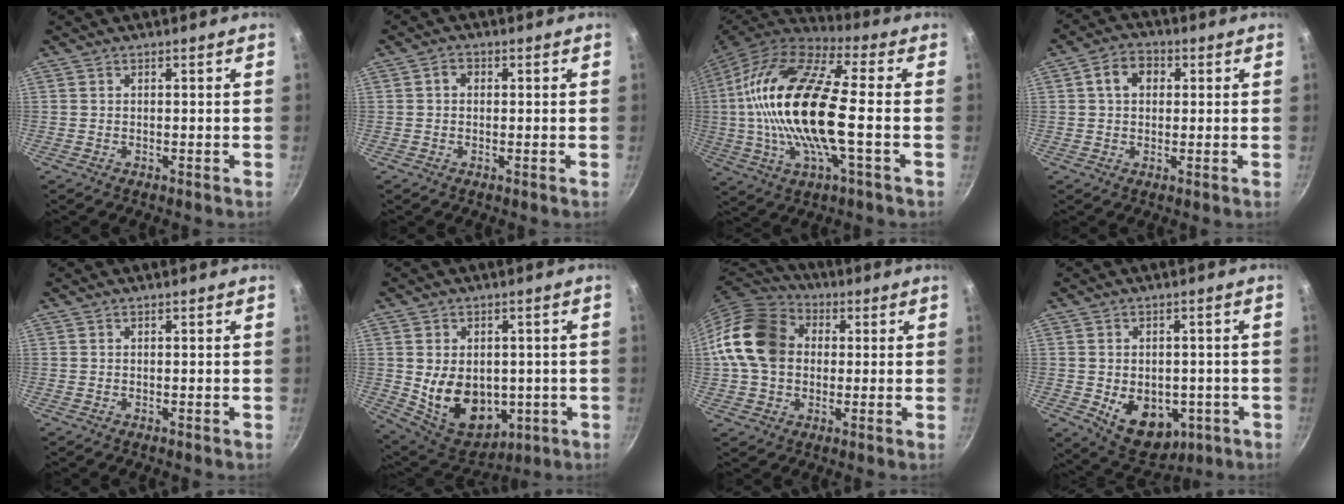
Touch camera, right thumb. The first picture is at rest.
{"total": 2.0, "force": [0.3, 1.6, 1.1], "torque": [-0.014, 0.004, 0.000]}
{"total": 22.9, "force": [-0.6, 8.0, 21.5], "torque": [-0.426, 0.022, -0.027]}
{"total": 6.1, "force": [1.5, 4.6, 3.7], "torque": [-0.040, 0.010, 0.016]}
{"total": 0.0}
{"total": 14.6, "force": [-1.0, 10.7, 9.9], "torque": [-0.133, -0.016, 0.016]}
{"total": 16.1, "force": [1.5, 12.6, 9.9], "torque": [-0.162, 0.028, 0.014]}
{"total": 11.6, "force": [-2.9, 8.2, 7.7], "torque": [-0.076, -0.004, -0.019]}